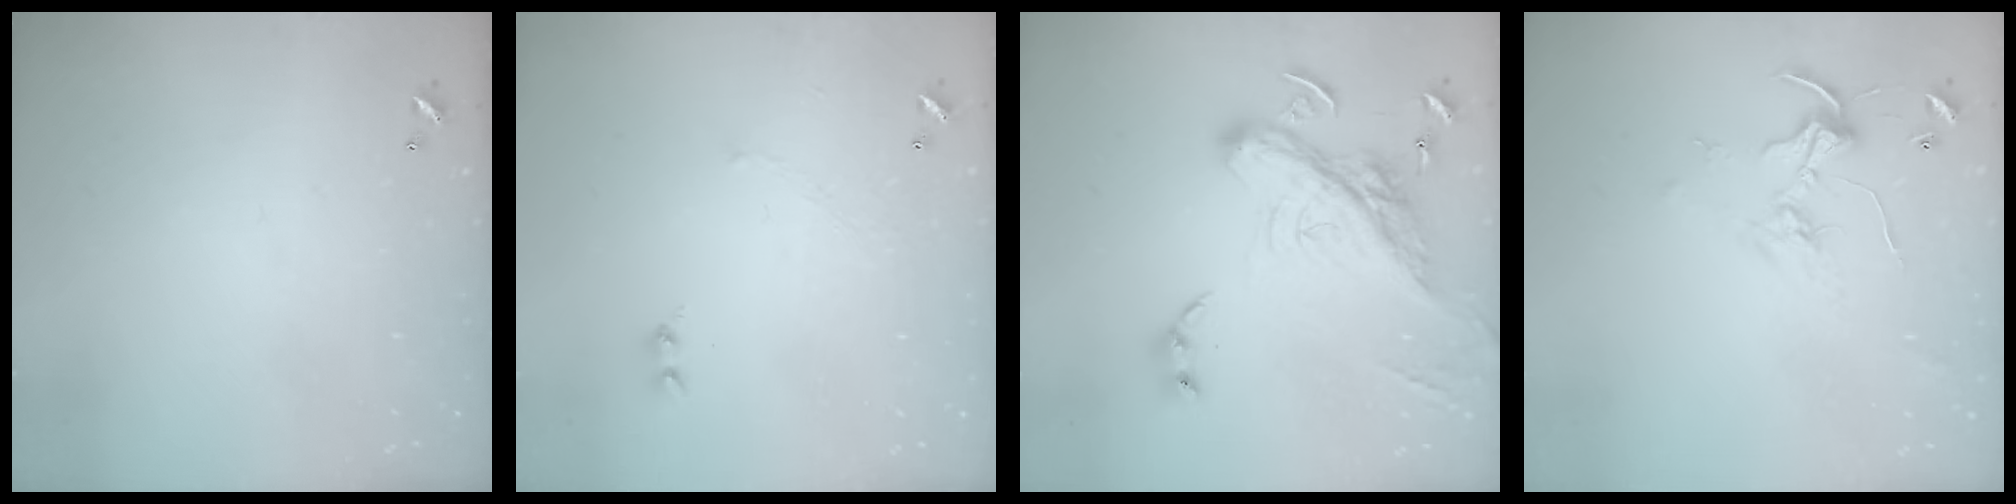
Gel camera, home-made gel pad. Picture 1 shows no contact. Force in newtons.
{"total": 2.6, "press": 2.6, "slide": 0.6}
{"total": 10.0, "press": 9.8, "slide": 2.3}
{"total": 2.5, "press": 2.5, "slide": 0.2}